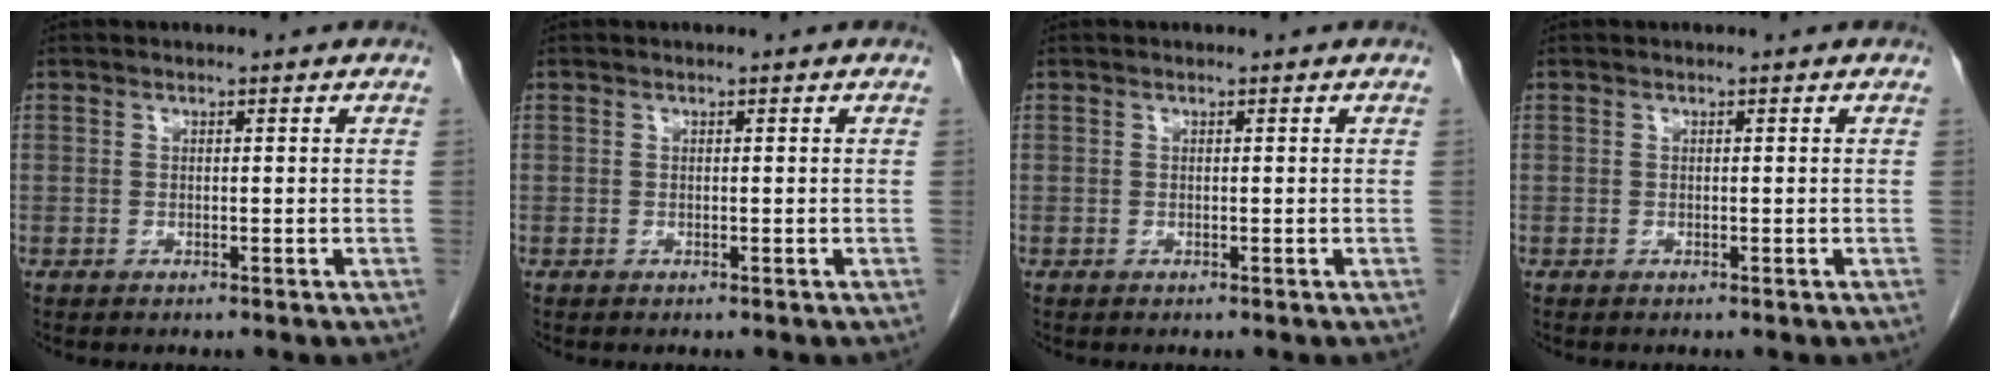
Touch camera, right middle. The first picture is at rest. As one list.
[{"total": 0.0}, {"total": 0.0}, {"total": 0.0}]